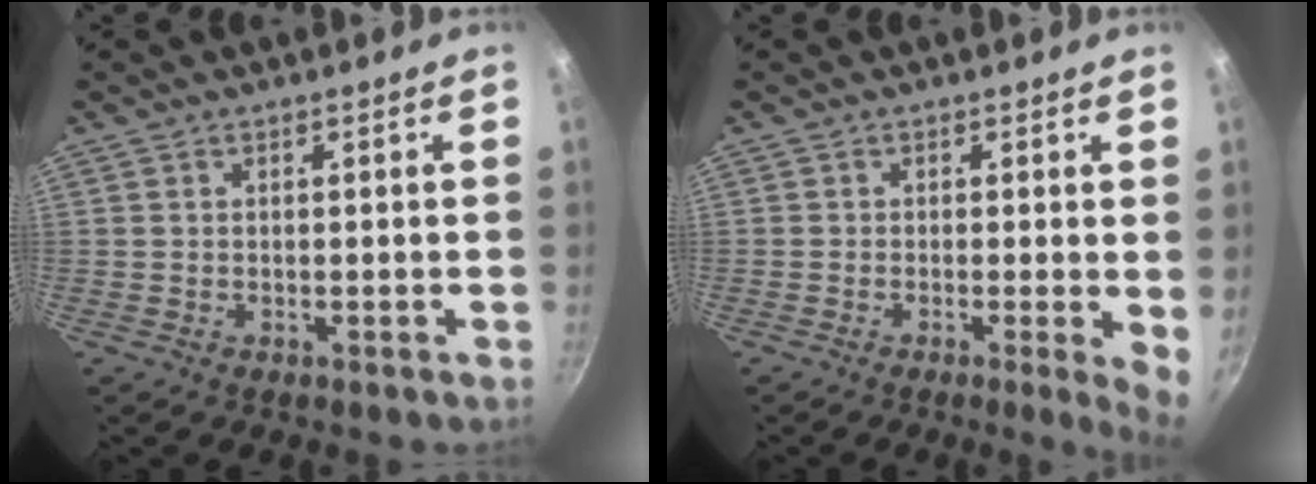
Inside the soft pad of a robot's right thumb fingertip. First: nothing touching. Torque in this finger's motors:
{"motor_torque": [0.03, 0.22, -0.12, -0.07, 0.07]}